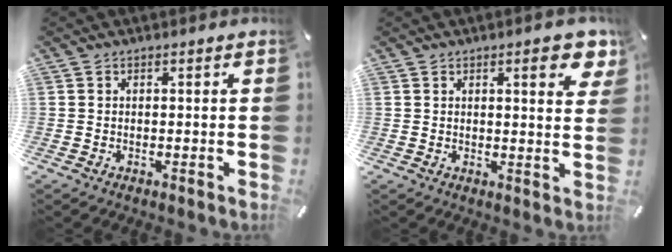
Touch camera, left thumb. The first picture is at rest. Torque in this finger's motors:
{"motor_torque": [0.20, -0.40, 0.26, 0.11, 0.01]}